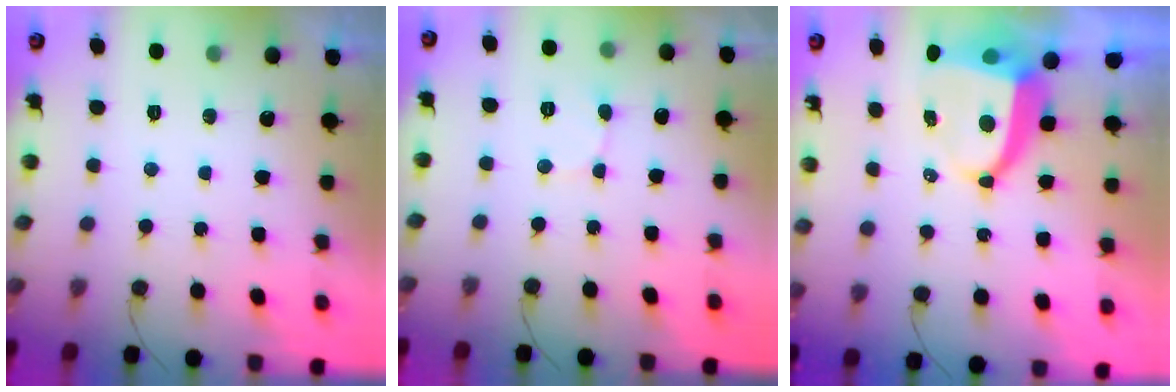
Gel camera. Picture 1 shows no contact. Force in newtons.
{"total": 0.9, "press": 0.9, "slide": 0.1}
{"total": 9.3, "press": 9.2, "slide": 1.0}